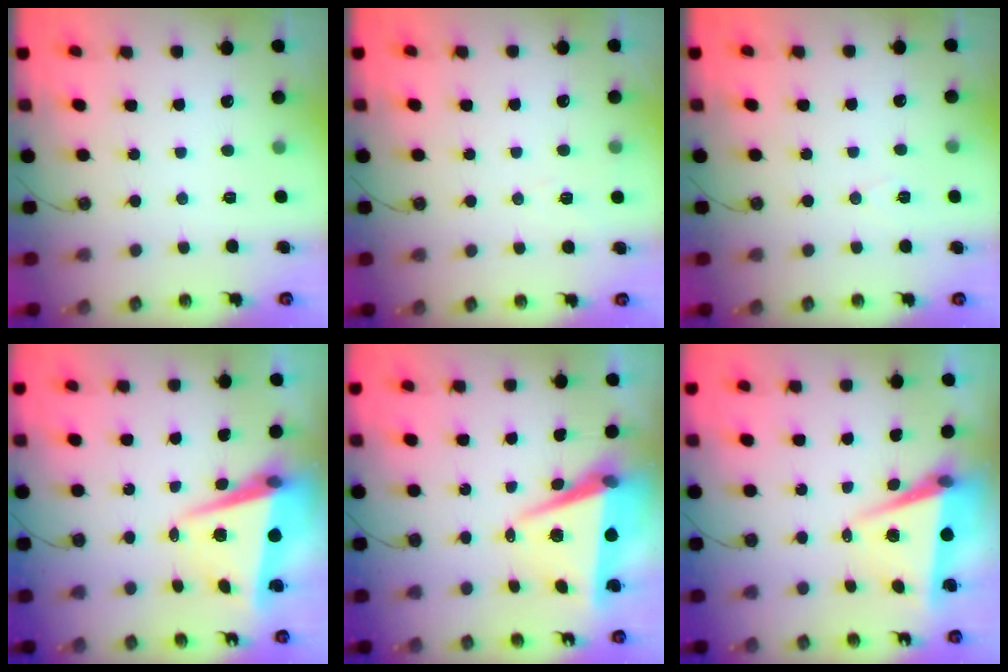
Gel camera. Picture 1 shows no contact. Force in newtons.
{"total": 5.6, "press": 3.5, "slide": 4.4}
{"total": 5.6, "press": 3.3, "slide": 4.6}
{"total": 8.3, "press": 8.2, "slide": 1.1}
{"total": 8.0, "press": 6.8, "slide": 4.1}
{"total": 6.9, "press": 5.5, "slide": 4.1}